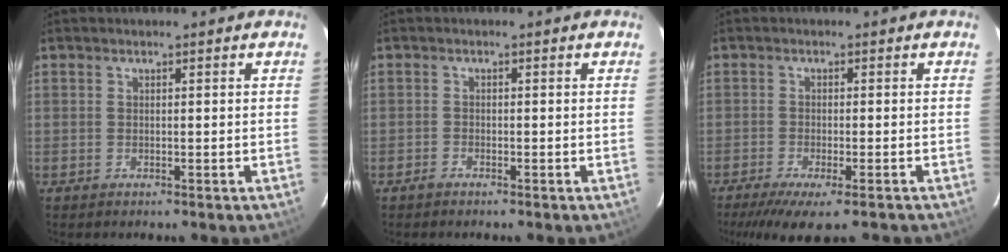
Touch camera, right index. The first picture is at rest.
{"total": 0.9, "force": [-0.9, 0.3, 0.1], "torque": [-0.007, 0.003, -0.018]}
{"total": 3.8, "force": [-2.5, 0.5, 2.7], "torque": [-0.059, -0.015, -0.040]}